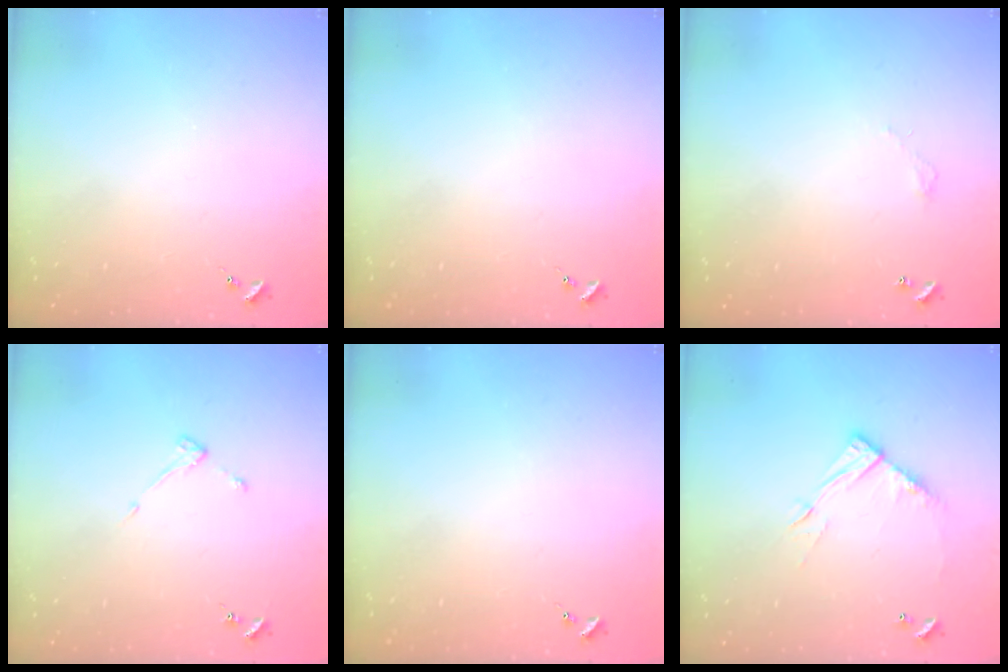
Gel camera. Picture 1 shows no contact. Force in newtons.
{"total": 0.0}
{"total": 2.7, "press": 2.7, "slide": 0.2}
{"total": 2.9, "press": 2.9, "slide": 0.5}
{"total": 0.0}
{"total": 11.5, "press": 11.5, "slide": 0.8}